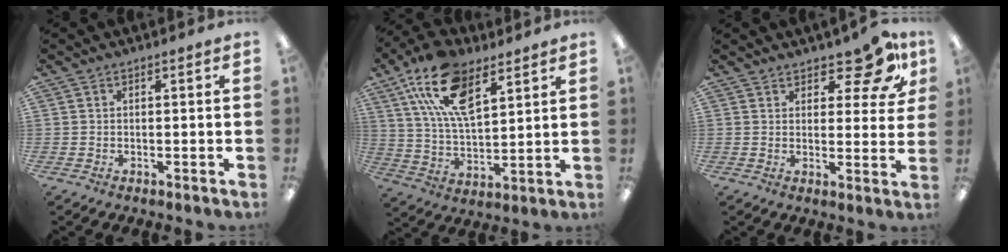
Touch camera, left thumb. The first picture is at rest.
{"total": 16.9, "force": [9.1, 8.4, 11.5], "torque": [-0.224, -0.025, 0.164]}
{"total": 9.1, "force": [6.7, 3.9, 4.7], "torque": [-0.053, -0.044, 0.117]}